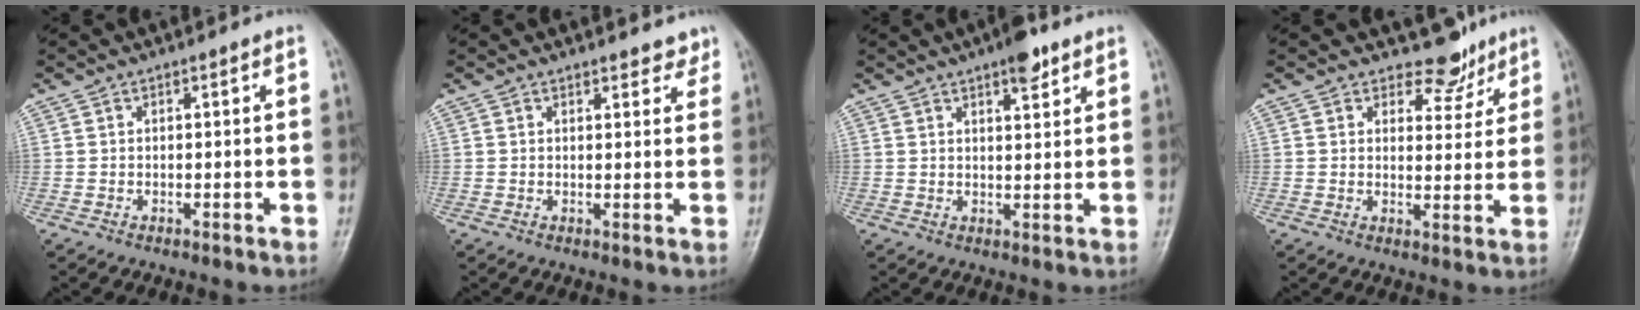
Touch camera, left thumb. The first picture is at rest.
{"total": 3.5, "force": [3.0, 1.5, 1.0], "torque": [0.014, -0.015, 0.030]}
{"total": 5.3, "force": [3.5, 1.8, 3.6], "torque": [-0.040, -0.016, 0.047]}
{"total": 5.3, "force": [4.5, 2.8, 0.6], "torque": [0.020, -0.037, 0.063]}